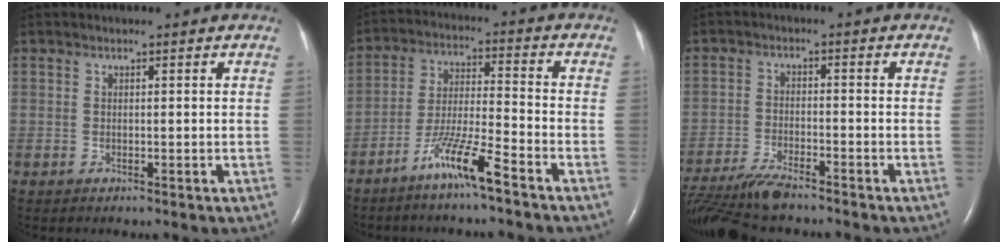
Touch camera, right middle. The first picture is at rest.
{"total": 8.6, "force": [-6.0, -0.2, 6.2], "torque": [-0.124, -0.014, -0.118]}
{"total": 10.7, "force": [-9.4, 1.1, 5.0], "torque": [-0.092, -0.024, -0.160]}